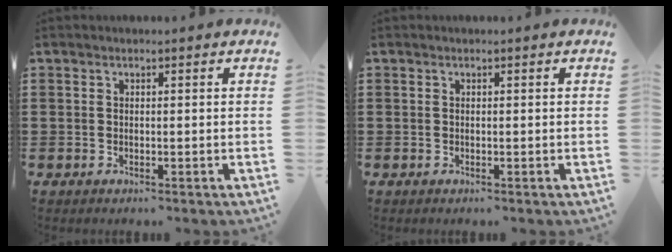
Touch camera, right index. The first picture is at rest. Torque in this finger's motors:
{"motor_torque": [-0.12, 0.12, 0.01, 0.00]}